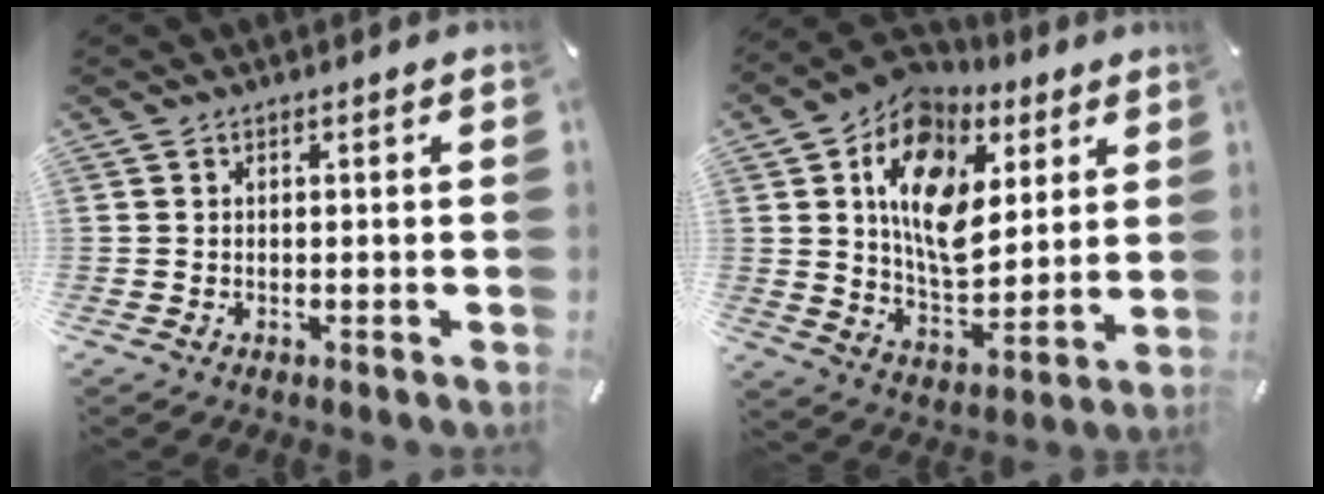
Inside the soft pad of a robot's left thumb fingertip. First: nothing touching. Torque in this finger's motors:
{"motor_torque": [2.53, 2.47, 1.56, -1.21, 0.50]}